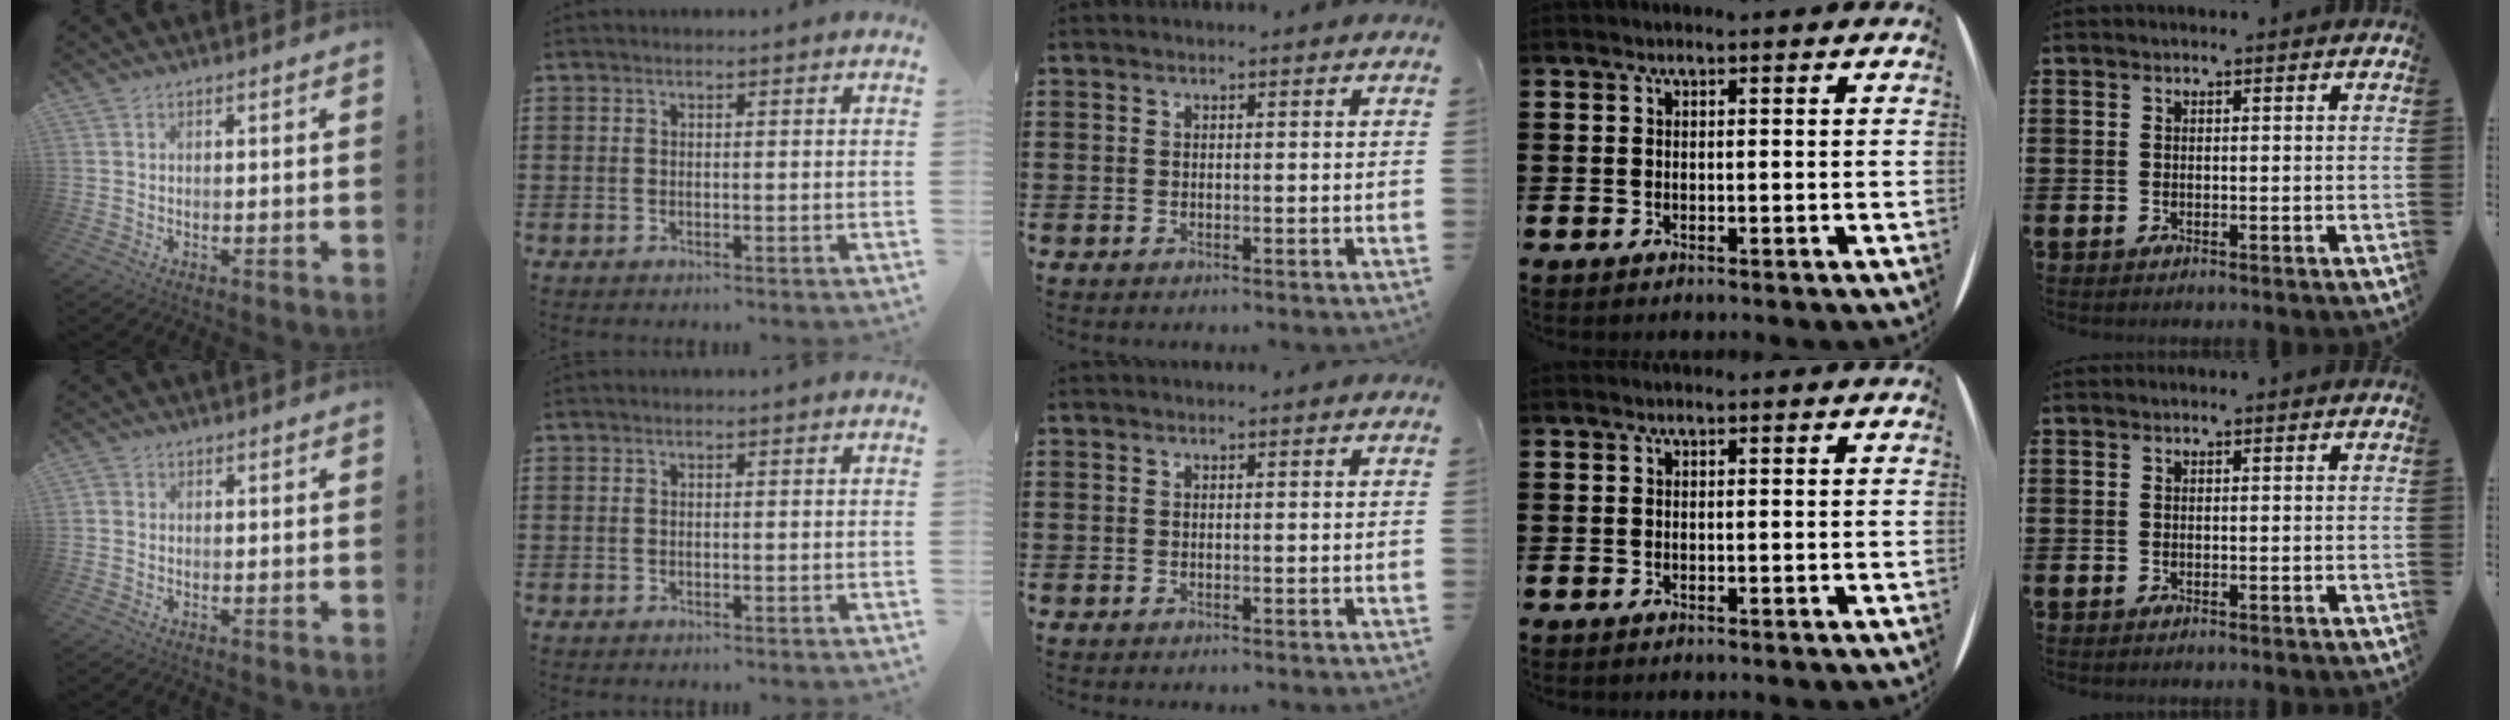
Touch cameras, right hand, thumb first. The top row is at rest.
{"thumb": {"total": 1.1, "force": [-0.3, 1.0, 0.4], "torque": [-0.008, 0.004, -0.004]}}